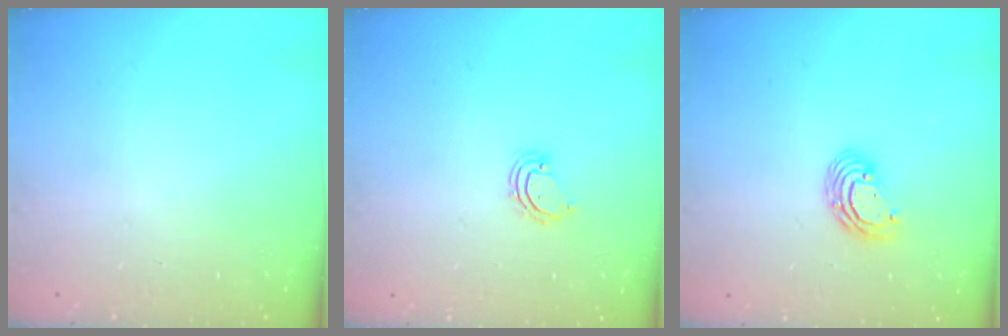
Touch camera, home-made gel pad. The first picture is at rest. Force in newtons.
{"total": 3.7, "press": 3.6, "slide": 0.5}
{"total": 6.5, "press": 6.5, "slide": 0.2}